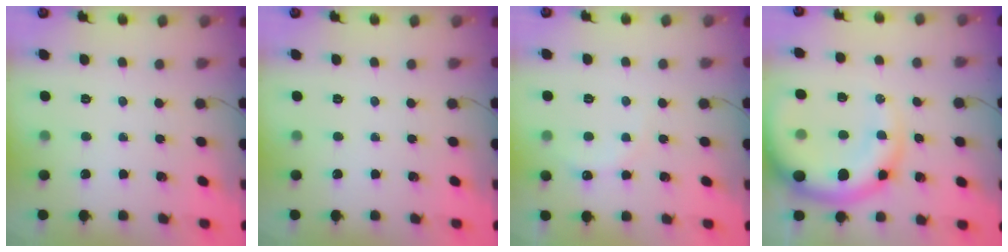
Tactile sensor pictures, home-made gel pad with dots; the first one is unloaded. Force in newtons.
{"total": 0.0}
{"total": 3.3, "press": 3.2, "slide": 0.9}
{"total": 12.9, "press": 12.3, "slide": 4.0}